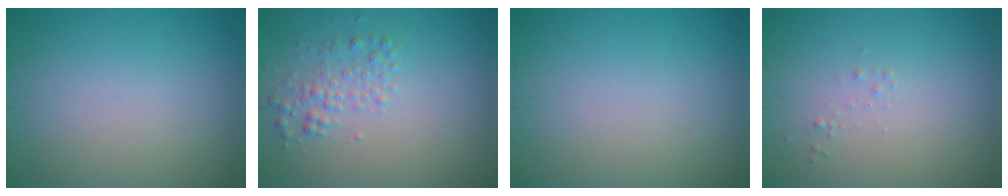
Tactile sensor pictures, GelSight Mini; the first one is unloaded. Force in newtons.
{"total": 1.9, "press": 1.9, "slide": 0.1}
{"total": 0.0}
{"total": 0.5, "press": 0.5, "slide": 0.0}